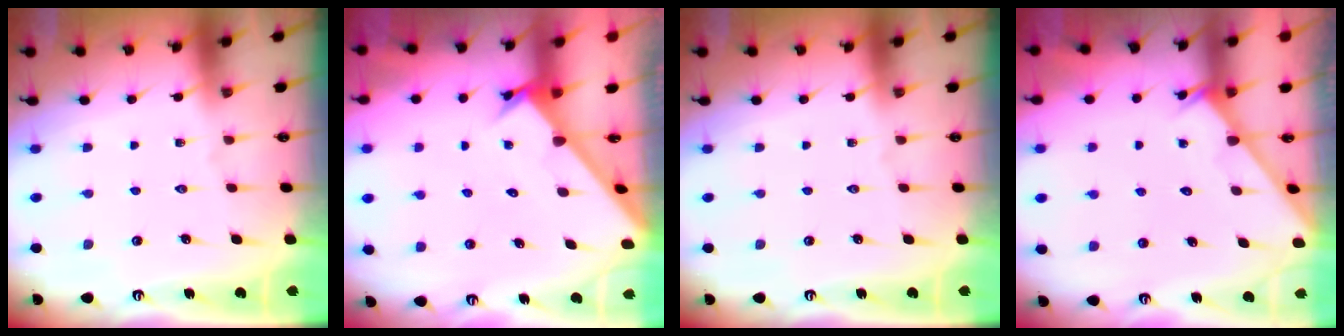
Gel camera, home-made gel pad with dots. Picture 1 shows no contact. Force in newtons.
{"total": 2.5, "press": 2.5, "slide": 0.1}
{"total": 0.0}
{"total": 2.4, "press": 2.4, "slide": 0.2}